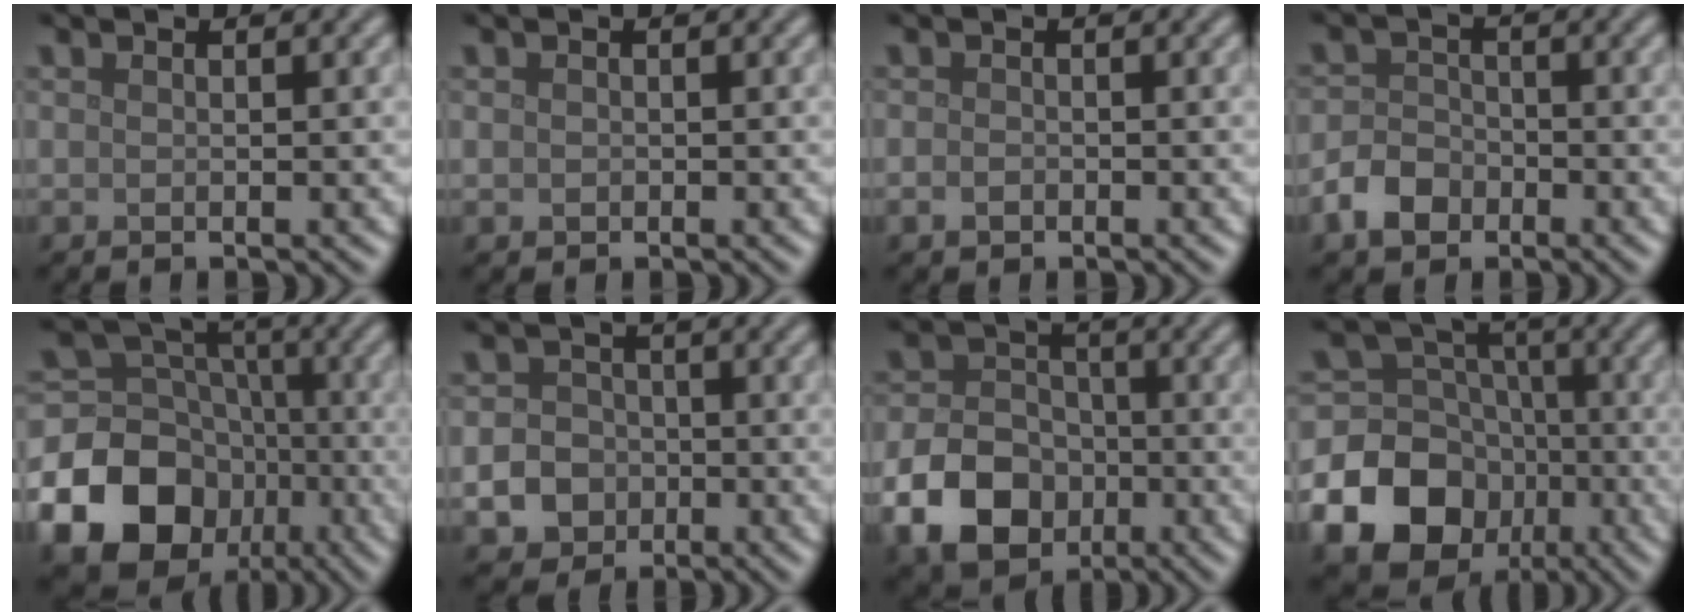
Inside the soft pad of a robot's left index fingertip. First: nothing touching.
{"total": 0.5, "force": [0.0, 0.5, 0.1], "torque": [0.002, -0.004, -0.002]}
{"total": 0.9, "force": [-0.5, 0.7, 0.5], "torque": [-0.009, -0.002, -0.010]}
{"total": 3.4, "force": [-1.9, 2.4, 1.4], "torque": [-0.027, 0.002, -0.042]}
{"total": 18.4, "force": [-7.7, 15.2, 7.0], "torque": [-0.150, -0.035, -0.141]}
{"total": 5.3, "force": [-1.7, 4.7, 1.5], "torque": [-0.009, -0.006, -0.045]}
{"total": 8.3, "force": [-3.3, 6.2, 4.4], "torque": [-0.082, -0.009, -0.073]}
{"total": 16.7, "force": [-6.5, 14.2, 5.8], "torque": [-0.133, -0.039, -0.126]}